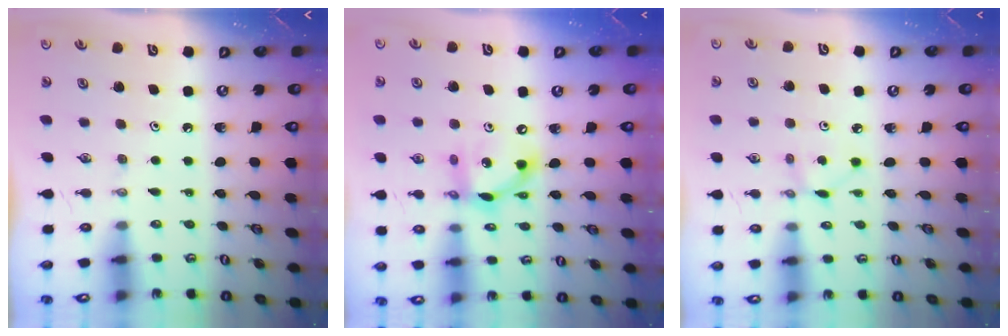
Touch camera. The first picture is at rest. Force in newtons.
{"total": 12.6, "press": 12.6, "slide": 0.6}
{"total": 1.9, "press": 1.9, "slide": 0.2}